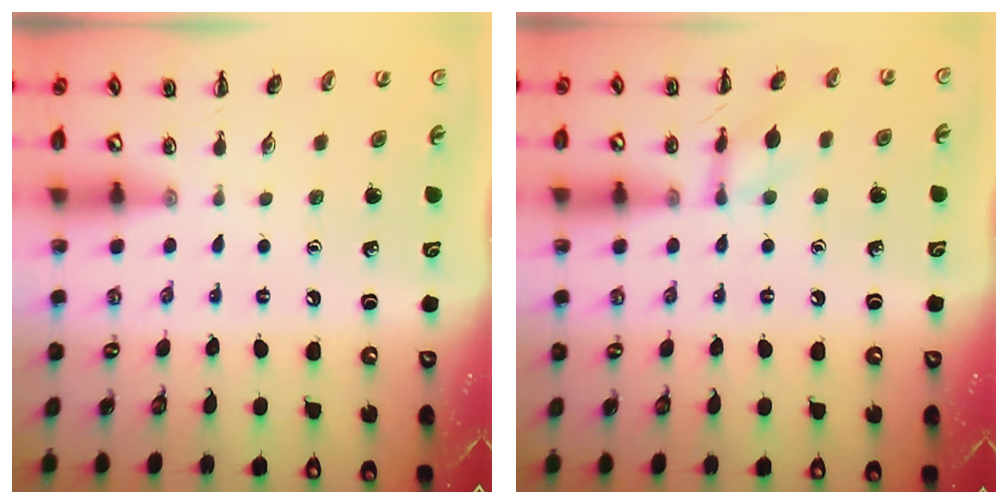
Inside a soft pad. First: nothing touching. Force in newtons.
{"total": 8.9, "press": 8.9, "slide": 0.7}